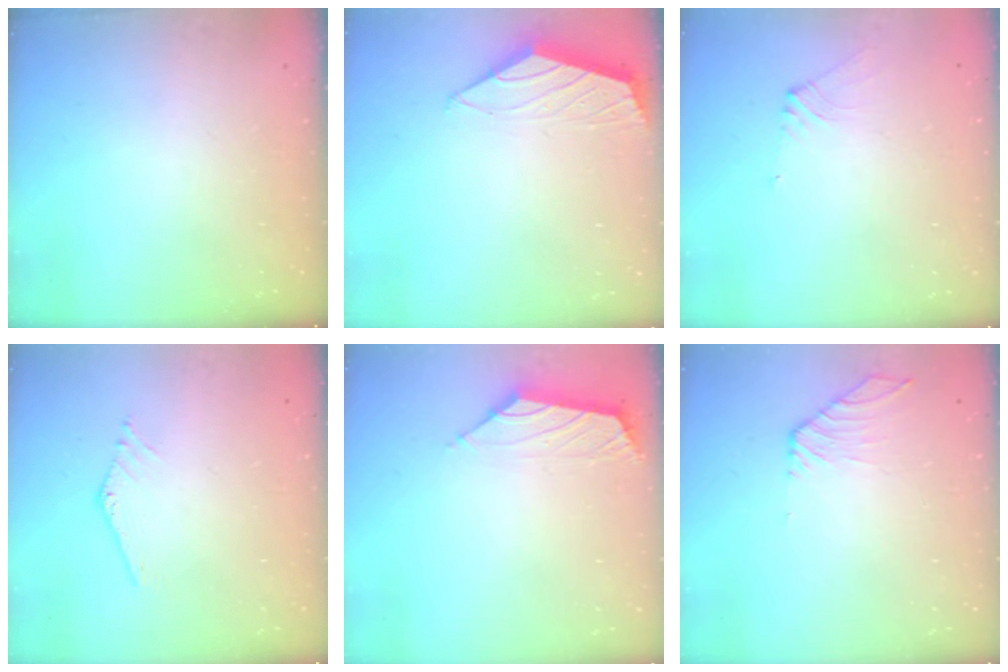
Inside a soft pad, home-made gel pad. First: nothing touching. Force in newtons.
{"total": 1.6, "press": 1.5, "slide": 0.4}
{"total": 2.2, "press": 2.1, "slide": 0.6}
{"total": 1.2, "press": 1.2, "slide": 0.1}
{"total": 1.6, "press": 1.5, "slide": 0.6}
{"total": 4.1, "press": 4.0, "slide": 1.0}